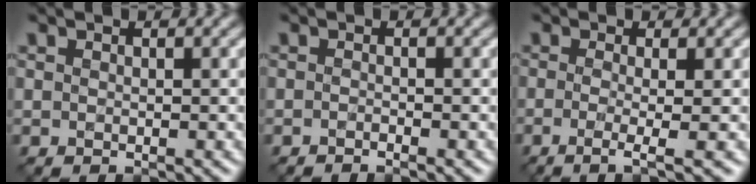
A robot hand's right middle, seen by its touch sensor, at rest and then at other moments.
{"total": 0.8, "force": [-0.6, 0.1, 0.5], "torque": [-0.005, -0.002, -0.015]}
{"total": 3.7, "force": [-0.7, 1.1, 3.5], "torque": [-0.046, -0.007, -0.018]}